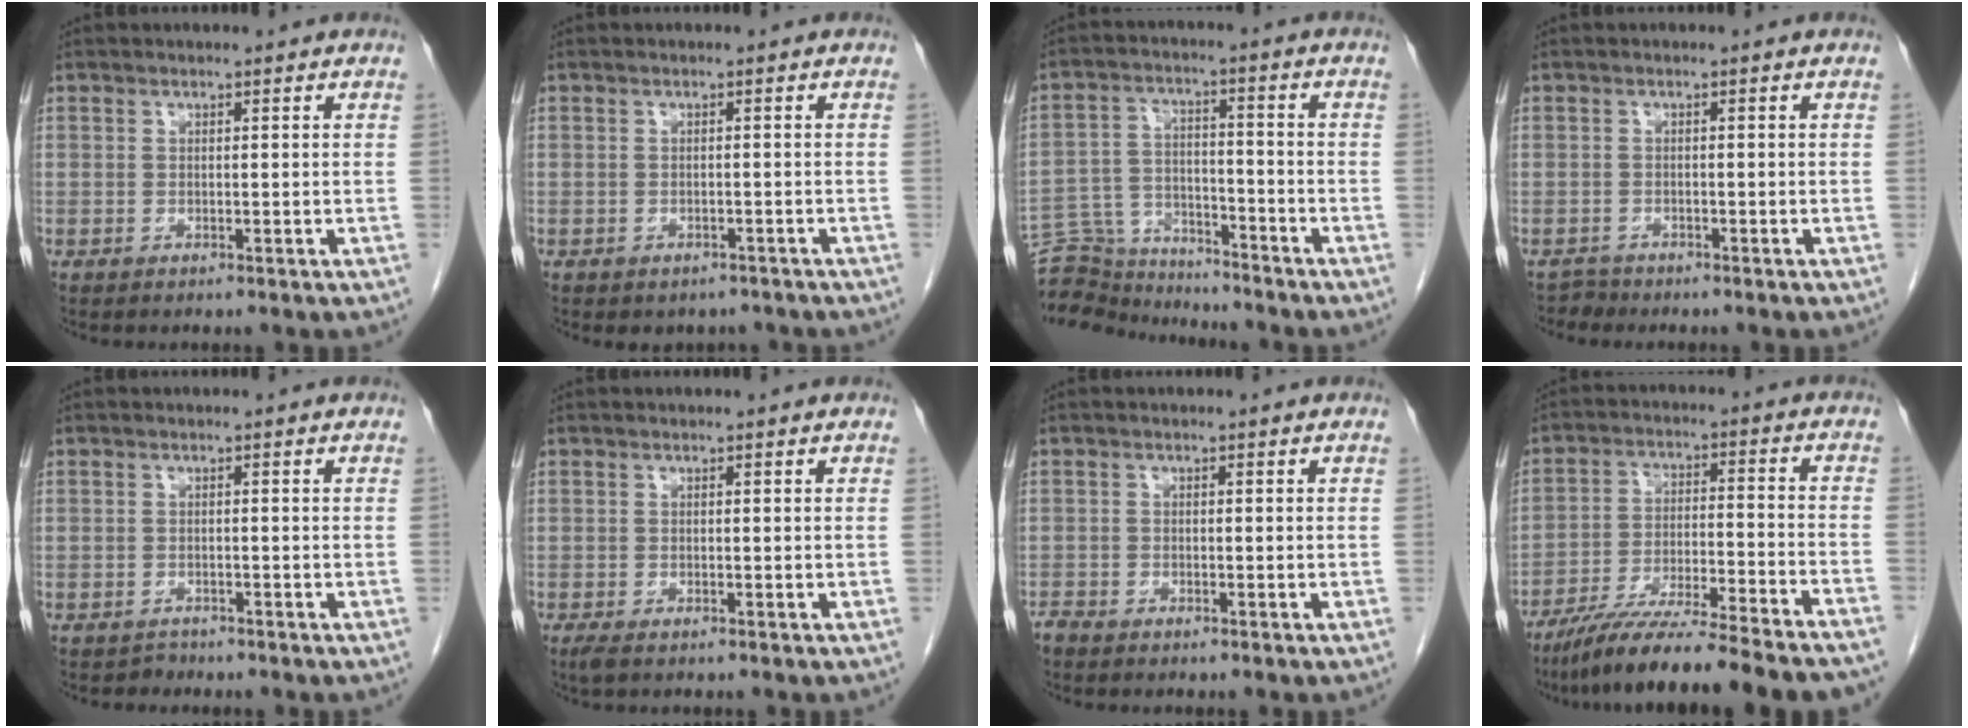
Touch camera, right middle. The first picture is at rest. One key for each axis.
{"total": 3.0, "fx": -2.5, "fy": 1.6, "fz": 0.4, "tx": -0.004, "ty": 0.005, "tz": -0.031}
{"total": 11.6, "fx": -11.3, "fy": 2.4, "fz": 0.9, "tx": -0.016, "ty": 0.031, "tz": -0.193}
{"total": 1.2, "fx": -1.1, "fy": 0.2, "fz": -0.6, "tx": 0.011, "ty": -0.004, "tz": -0.021}
{"total": 1.0, "fx": -0.9, "fy": 0.3, "fz": -0.4, "tx": 0.004, "ty": -0.004, "tz": -0.016}
{"total": 1.5, "fx": -1.0, "fy": 0.5, "fz": 0.9, "tx": -0.022, "ty": -0.006, "tz": -0.018}
{"total": 1.2, "fx": -1.1, "fy": 0.3, "fz": 0.2, "tx": -0.008, "ty": -0.001, "tz": -0.021}
{"total": 19.7, "fx": -16.9, "fy": 0.0, "fz": 10.1, "tx": -0.147, "ty": -0.026, "tz": -0.267}